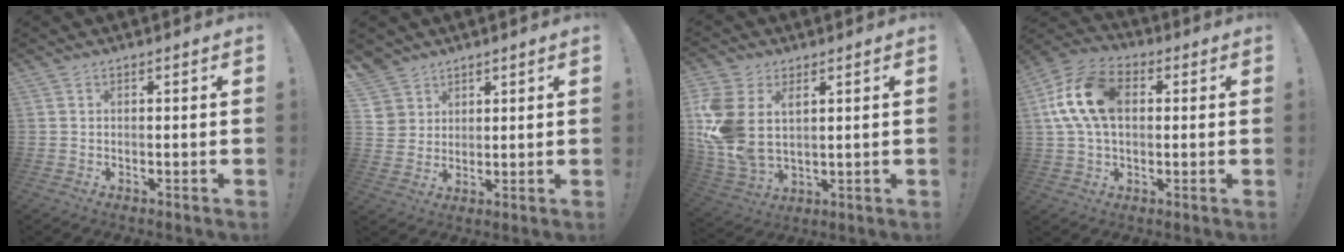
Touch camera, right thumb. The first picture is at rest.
{"total": 5.7, "force": [3.7, 4.4, 0.3], "torque": [-0.011, -0.032, 0.074]}
{"total": 13.6, "force": [4.1, 9.2, 9.2], "torque": [-0.203, -0.020, 0.079]}
{"total": 16.3, "force": [2.6, 10.7, 12.0], "torque": [-0.237, 0.009, 0.051]}